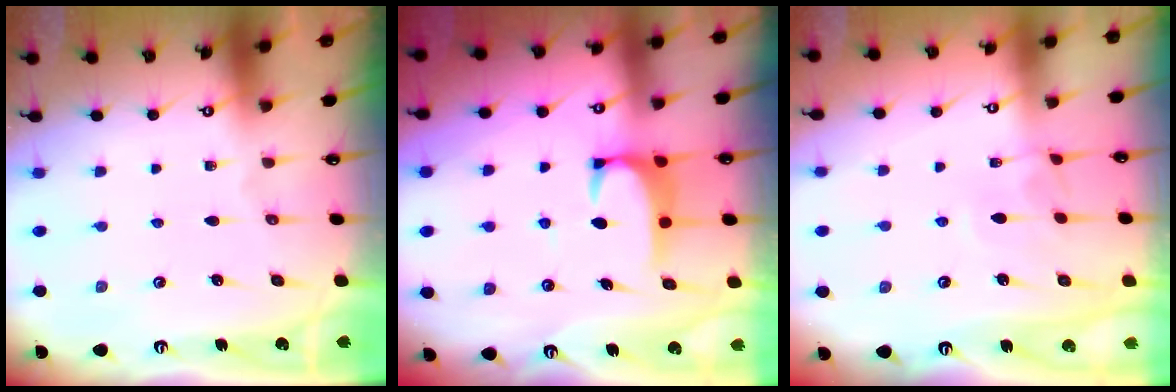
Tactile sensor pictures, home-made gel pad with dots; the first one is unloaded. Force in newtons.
{"total": 2.5, "press": 2.4, "slide": 0.7}
{"total": 1.2, "press": 1.2, "slide": 0.4}